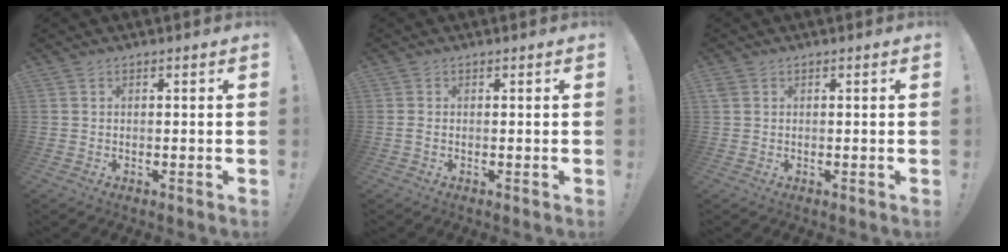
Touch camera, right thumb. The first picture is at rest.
{"total": 0.8, "force": [0.0, 0.5, 0.7], "torque": [-0.015, 0.003, 0.000]}
{"total": 1.6, "force": [0.7, 1.2, 0.8], "torque": [-0.015, 0.002, 0.014]}